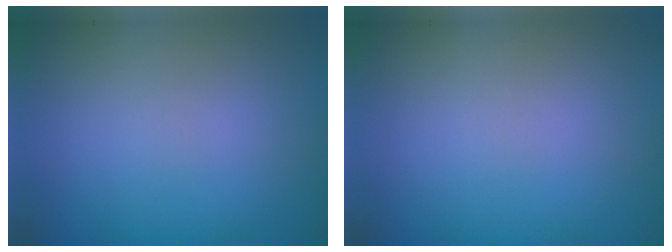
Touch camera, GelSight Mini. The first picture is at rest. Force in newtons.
{"total": 0.0}